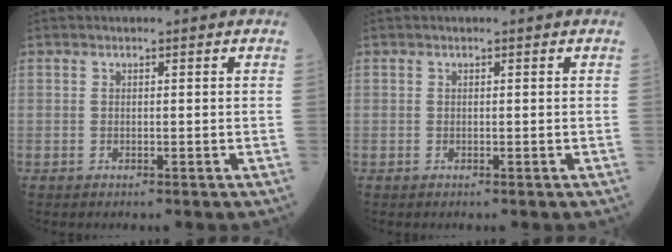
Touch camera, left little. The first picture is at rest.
{"total": 0.0}